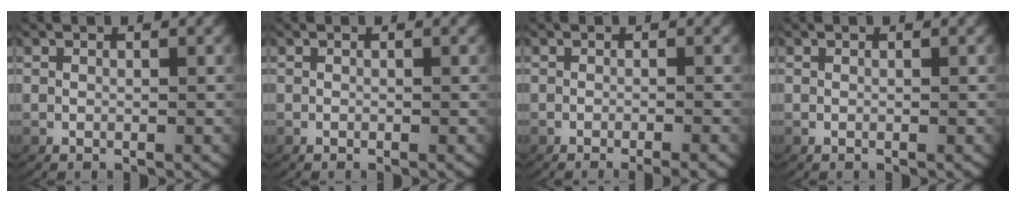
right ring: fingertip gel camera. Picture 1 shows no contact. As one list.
[{"total": 0.0}, {"total": 2.6, "force": [-2.2, 0.3, 1.4], "torque": [-0.005, 0.004, -0.036]}, {"total": 0.0}]